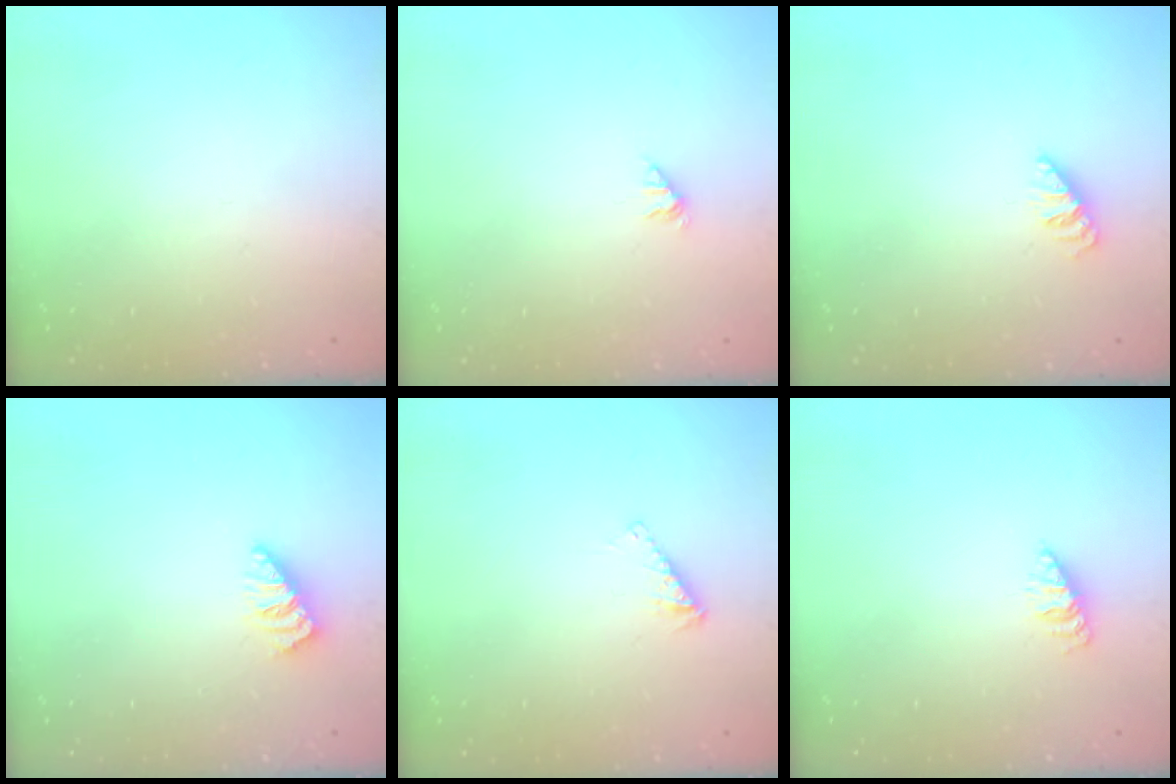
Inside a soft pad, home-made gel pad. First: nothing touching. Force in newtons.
{"total": 1.0, "press": 1.0, "slide": 0.2}
{"total": 0.6, "press": 0.5, "slide": 0.2}
{"total": 0.0}
{"total": 3.8, "press": 3.8, "slide": 0.5}
{"total": 2.3, "press": 2.3, "slide": 0.3}